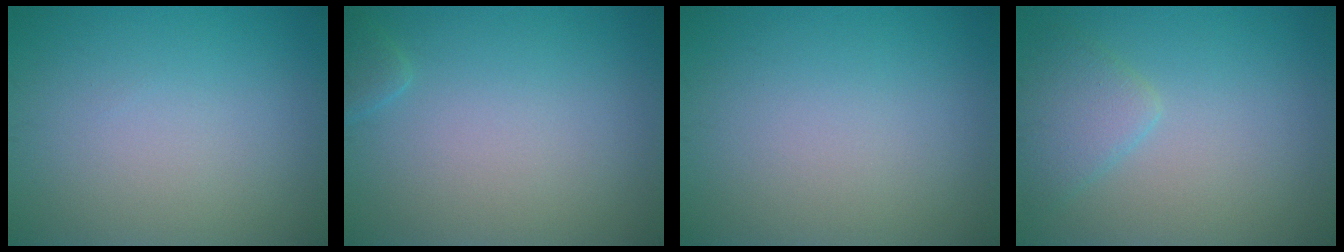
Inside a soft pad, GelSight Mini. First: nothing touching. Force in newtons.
{"total": 0.9, "press": 0.9, "slide": 0.1}
{"total": 0.0}
{"total": 2.5, "press": 2.5, "slide": 0.2}